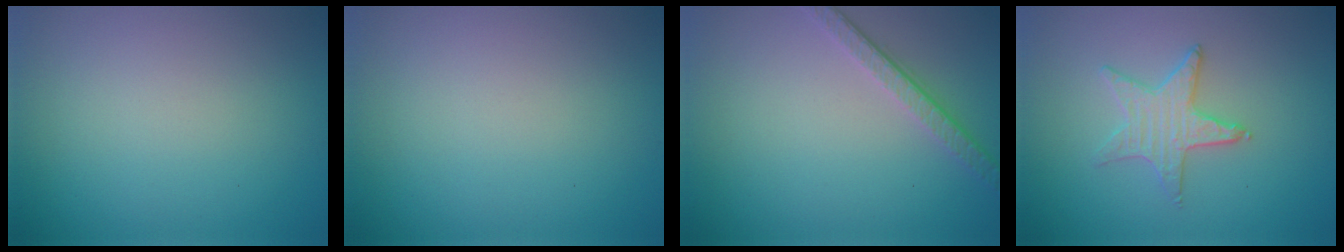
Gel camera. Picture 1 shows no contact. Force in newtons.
{"total": 0.0}
{"total": 2.6, "press": 2.0, "slide": 1.7}
{"total": 1.9, "press": 1.9, "slide": 0.2}